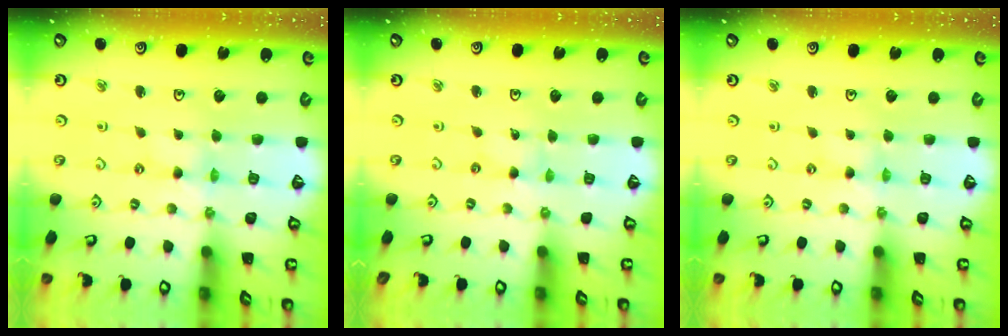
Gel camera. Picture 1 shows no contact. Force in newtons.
{"total": 0.0}
{"total": 0.0}